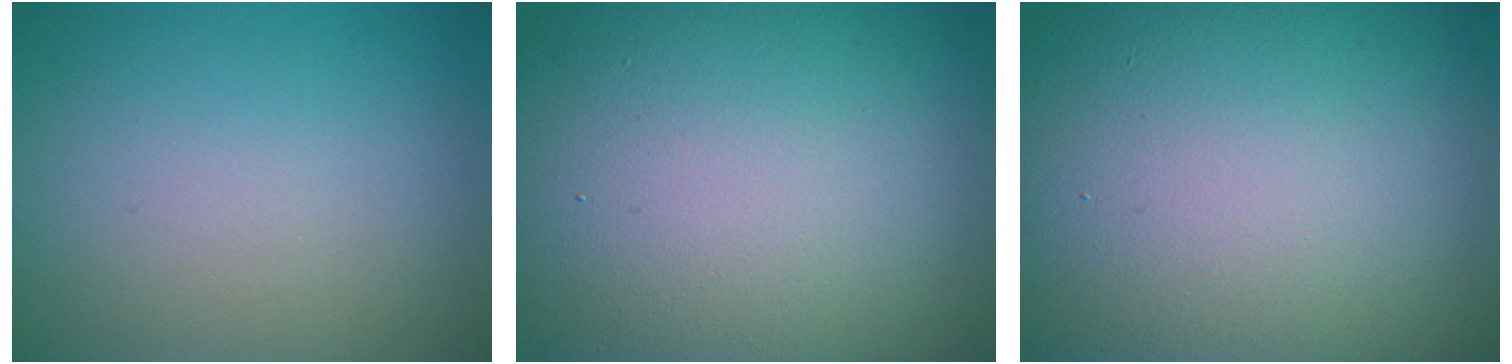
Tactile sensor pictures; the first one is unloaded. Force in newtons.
{"total": 21.1, "press": 21.1, "slide": 0.7}
{"total": 24.6, "press": 24.6, "slide": 1.1}